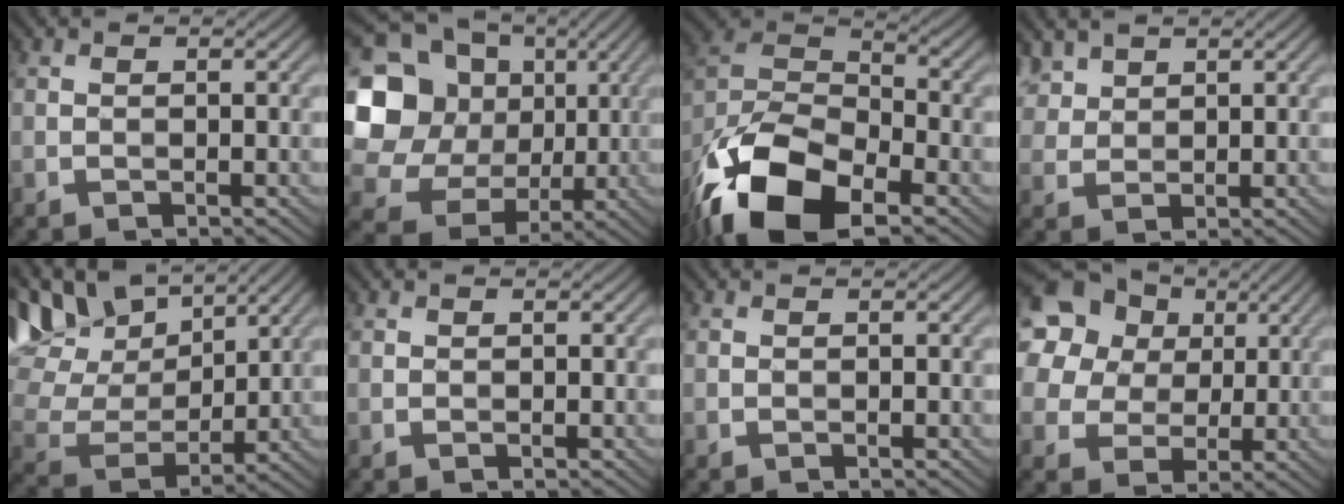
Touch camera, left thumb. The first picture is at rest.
{"total": 18.5, "force": [3.5, 16.4, 7.9], "torque": [-0.247, 0.029, 0.065]}
{"total": 16.1, "force": [-9.7, 7.4, 10.5], "torque": [-0.232, -0.020, -0.193]}
{"total": 4.1, "force": [3.1, 2.3, 1.4], "torque": [-0.048, 0.007, 0.069]}
{"total": 14.0, "force": [8.8, 7.4, 8.0], "torque": [-0.210, 0.036, 0.149]}
{"total": 0.5, "force": [0.5, 0.1, 0.0], "torque": [-0.001, 0.001, 0.012]}
{"total": 0.0}
{"total": 20.6, "force": [9.6, 16.0, 8.6], "torque": [-0.248, 0.046, 0.177]}